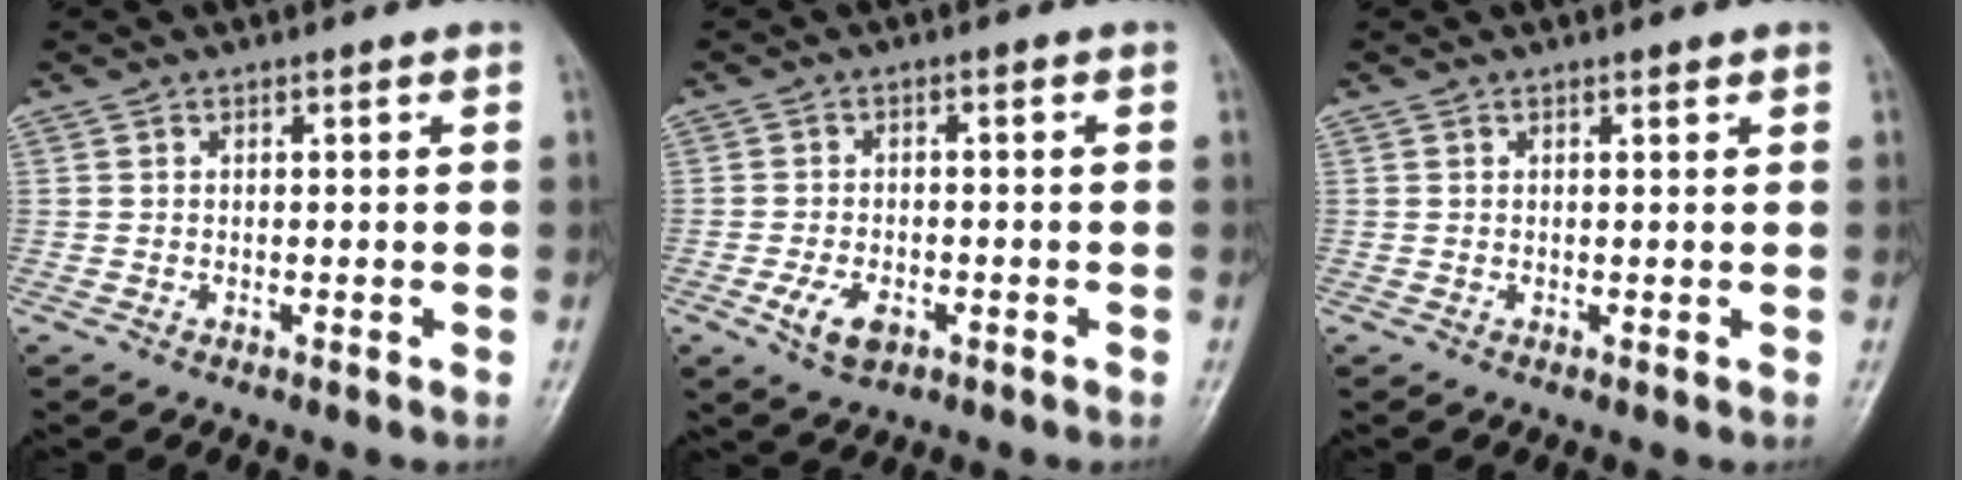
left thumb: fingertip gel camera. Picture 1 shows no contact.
{"total": 5.3, "force": [-2.3, 3.1, 3.6], "torque": [-0.066, 0.006, -0.038]}
{"total": 0.7, "force": [0.5, 0.2, 0.5], "torque": [-0.007, -0.002, 0.006]}